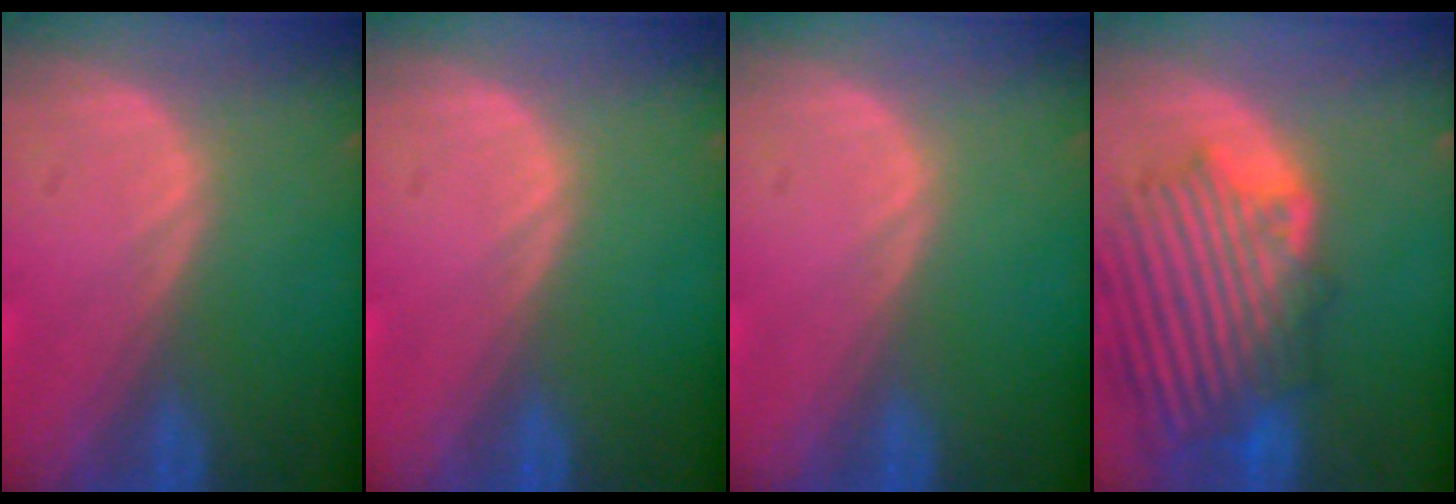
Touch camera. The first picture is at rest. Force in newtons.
{"total": 0.0}
{"total": 0.0}
{"total": 10.9, "press": 10.5, "slide": 2.9}